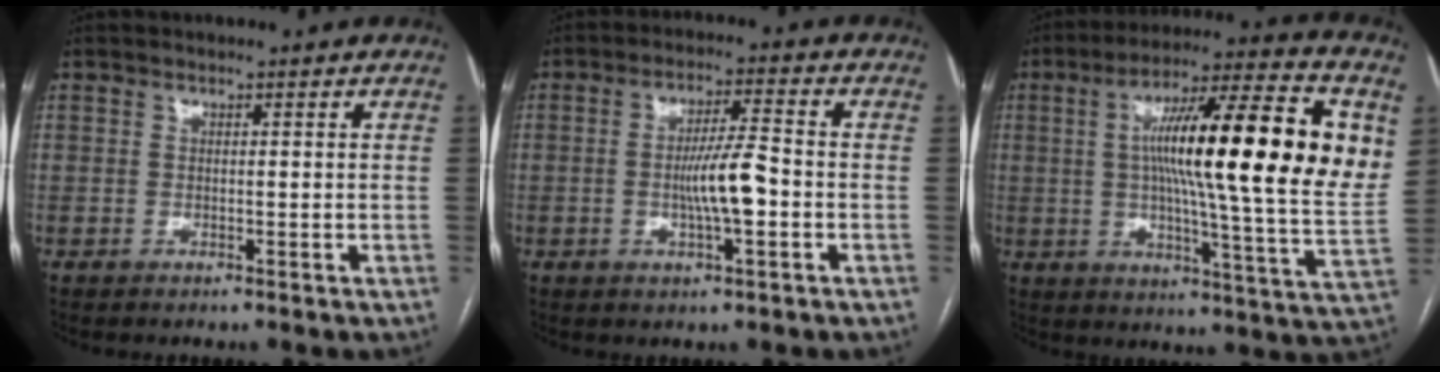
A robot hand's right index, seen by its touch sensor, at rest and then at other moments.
{"total": 7.0, "force": [-1.4, 0.7, 6.8], "torque": [-0.126, 0.002, -0.026]}
{"total": 25.3, "force": [5.3, 1.9, 24.6], "torque": [-0.341, 0.024, 0.065]}